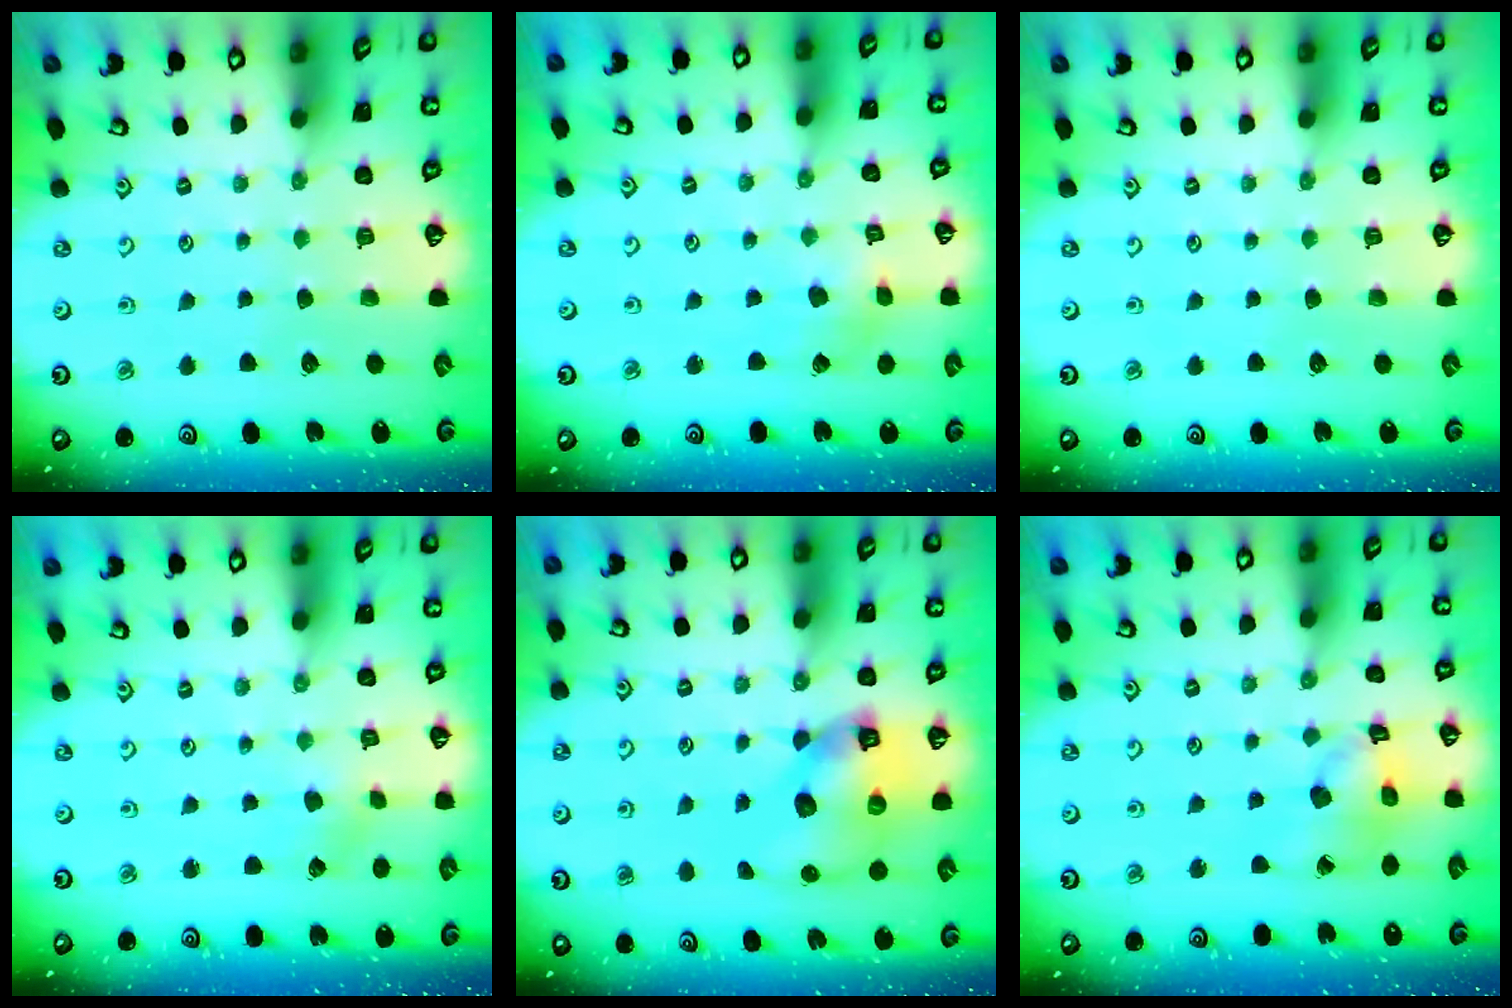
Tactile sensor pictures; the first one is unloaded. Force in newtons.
{"total": 2.4, "press": 2.3, "slide": 0.5}
{"total": 0.0}
{"total": 1.4, "press": 1.4, "slide": 0.2}
{"total": 11.8, "press": 11.7, "slide": 1.5}
{"total": 11.7, "press": 11.6, "slide": 1.6}